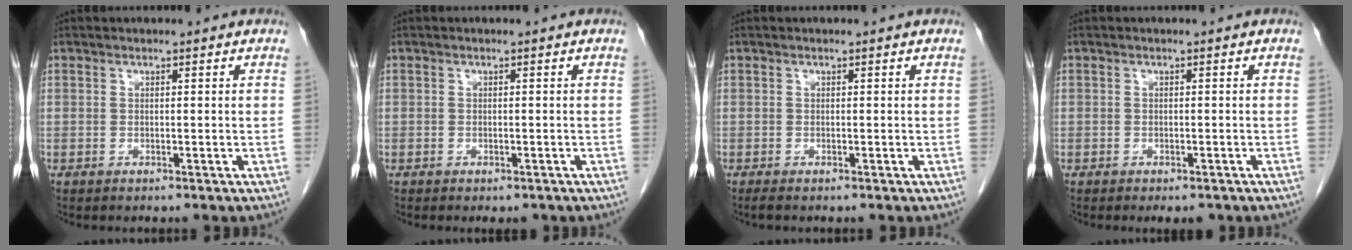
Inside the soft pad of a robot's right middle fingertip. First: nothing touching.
{"total": 1.3, "force": [-0.8, 0.9, 0.5], "torque": [-0.006, 0.001, -0.006]}
{"total": 0.5, "force": [-0.4, 0.0, 0.3], "torque": [-0.007, -0.001, -0.007]}
{"total": 2.5, "force": [-1.7, 1.3, 1.2], "torque": [-0.009, 0.000, -0.016]}